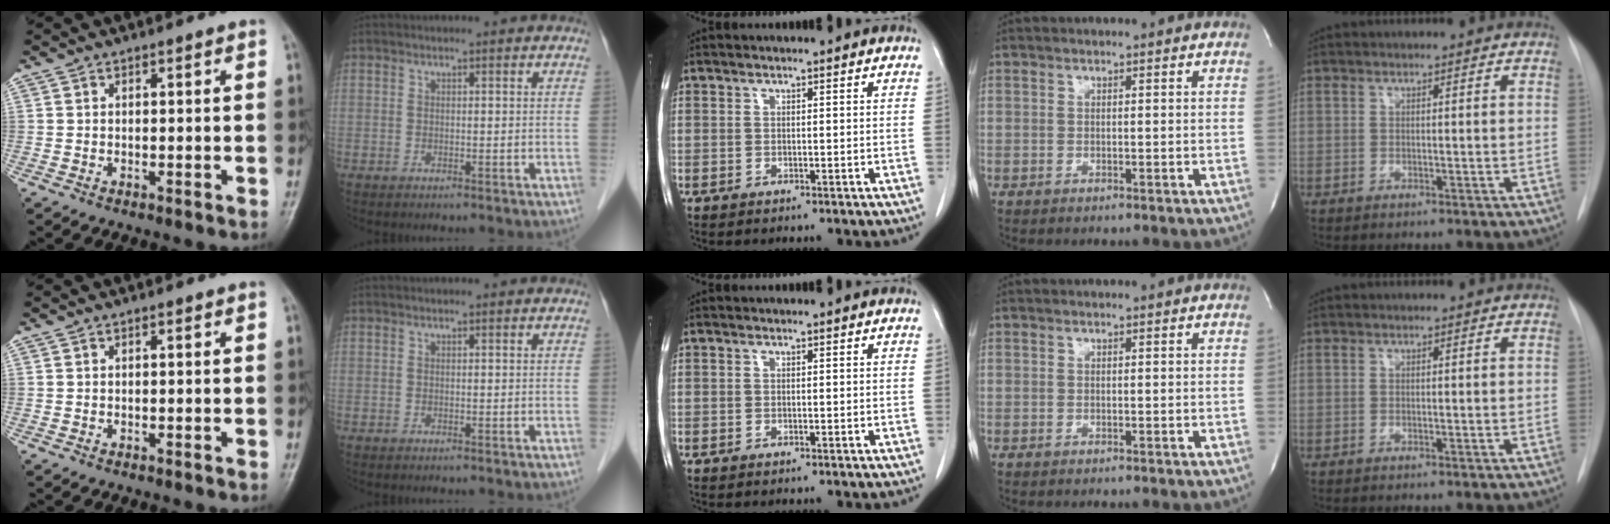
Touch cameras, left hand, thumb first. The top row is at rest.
{}